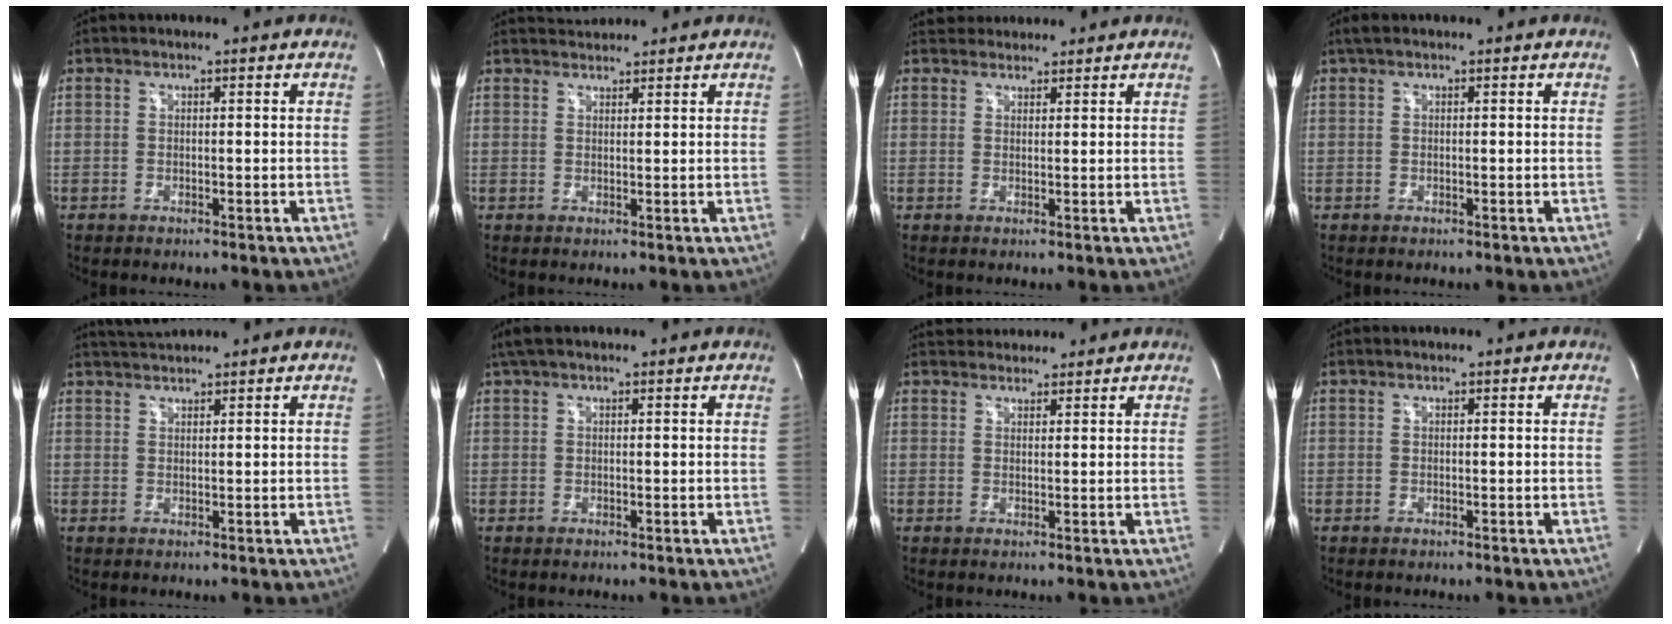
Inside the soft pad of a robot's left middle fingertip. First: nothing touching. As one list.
[{"total": 2.7, "force": [2.7, 0.5, 0.0], "torque": [-0.006, 0.022, 0.049]}, {"total": 3.3, "force": [3.0, 1.1, 0.0], "torque": [0.002, 0.025, 0.049]}, {"total": 1.7, "force": [1.2, 0.4, 1.2], "torque": [-0.024, 0.025, 0.020]}, {"total": 2.6, "force": [2.5, -0.4, 0.2], "torque": [-0.010, 0.014, 0.054]}, {"total": 3.5, "force": [2.6, 1.0, 2.3], "torque": [-0.047, 0.037, 0.049]}, {"total": 4.0, "force": [3.7, 1.6, 0.0], "torque": [0.004, 0.015, 0.053]}, {"total": 0.0}]